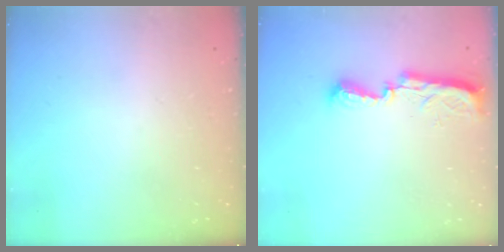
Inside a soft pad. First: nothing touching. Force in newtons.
{"total": 8.3, "press": 8.3, "slide": 0.9}